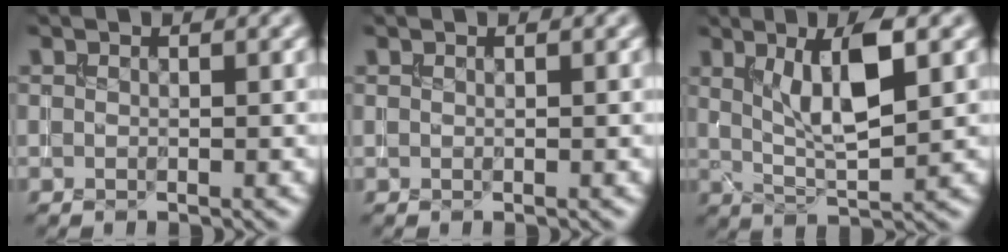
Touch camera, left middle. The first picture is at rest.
{"total": 0.0}
{"total": 6.7, "force": [1.9, 1.8, 6.2], "torque": [-0.106, -0.002, 0.035]}